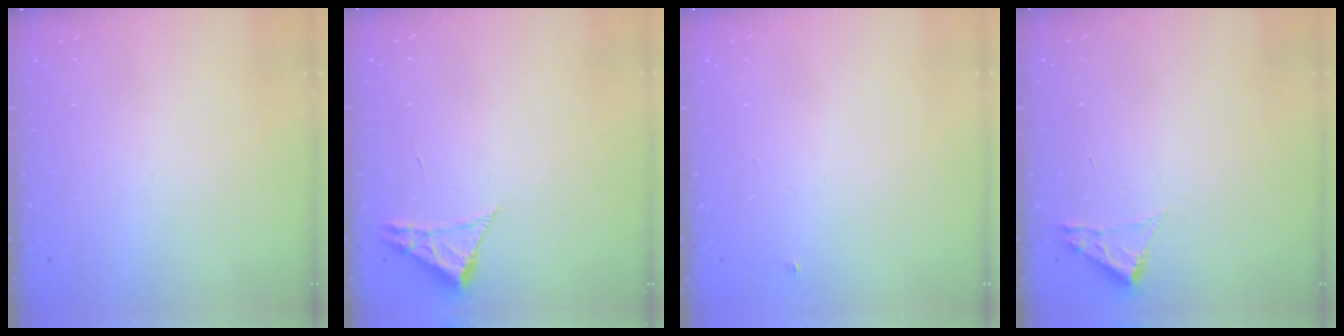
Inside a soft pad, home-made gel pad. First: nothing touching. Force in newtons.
{"total": 2.3, "press": 2.3, "slide": 0.4}
{"total": 2.7, "press": 2.7, "slide": 0.4}
{"total": 1.8, "press": 1.8, "slide": 0.2}